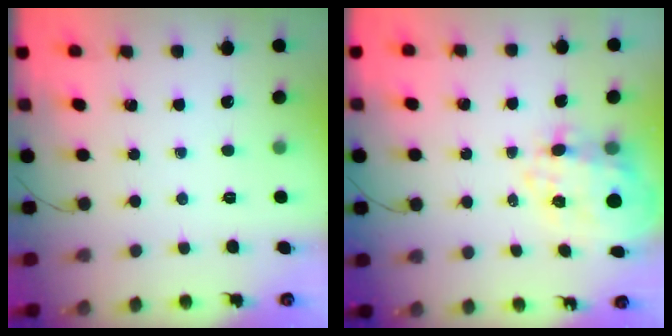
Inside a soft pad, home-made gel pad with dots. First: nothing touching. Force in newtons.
{"total": 9.2, "press": 8.7, "slide": 3.0}